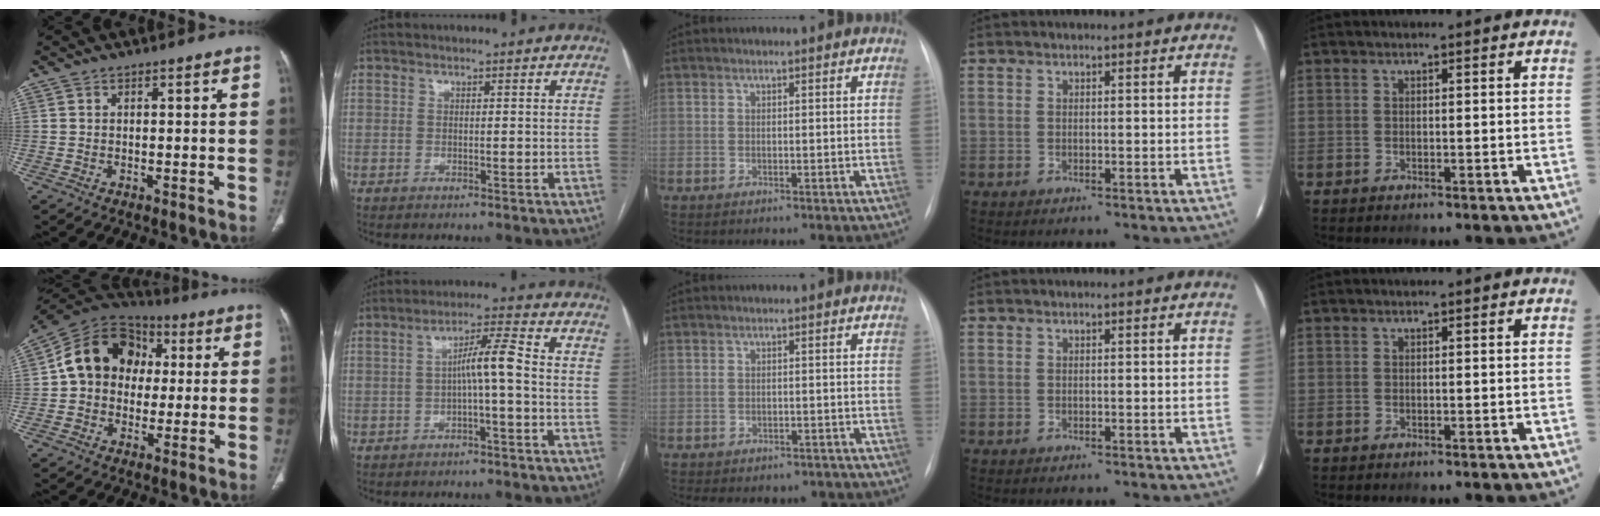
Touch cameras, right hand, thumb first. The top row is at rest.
{"thumb": {"total": 15.6, "force": [2.1, 12.6, 9.0], "torque": [-0.119, 0.033, 0.025]}, "index": {"total": 5.4, "force": [-0.8, -0.1, 5.3], "torque": [-0.089, 0.020, -0.012]}, "middle": {"total": 8.0, "force": [-6.7, 3.9, 2.2], "torque": [-0.026, 0.011, -0.073]}}